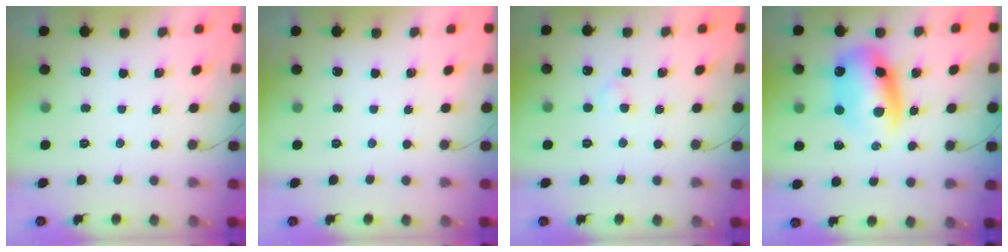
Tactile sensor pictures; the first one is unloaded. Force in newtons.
{"total": 0.0}
{"total": 2.0, "press": 1.7, "slide": 0.9}
{"total": 12.0, "press": 11.7, "slide": 2.6}